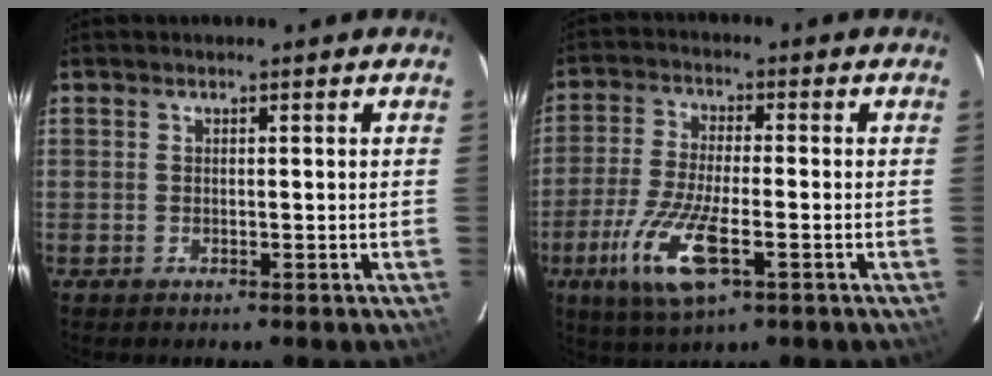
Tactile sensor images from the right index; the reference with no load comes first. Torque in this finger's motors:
{"motor_torque": [1.34, -0.80, 0.36, 0.11]}